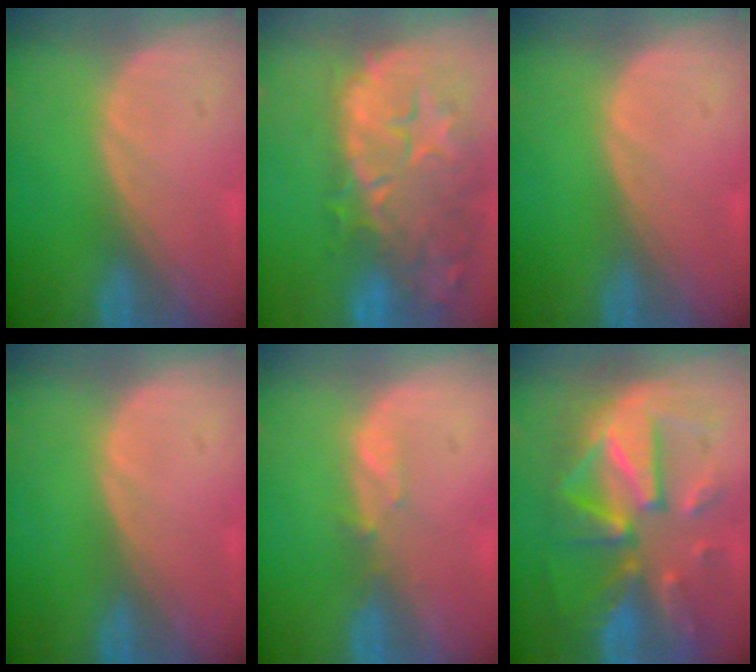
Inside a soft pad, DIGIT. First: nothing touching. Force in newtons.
{"total": 14.9, "press": 11.8, "slide": 9.0}
{"total": 0.0}
{"total": 0.0}
{"total": 1.5, "press": 1.4, "slide": 0.2}
{"total": 12.3, "press": 12.3, "slide": 1.2}